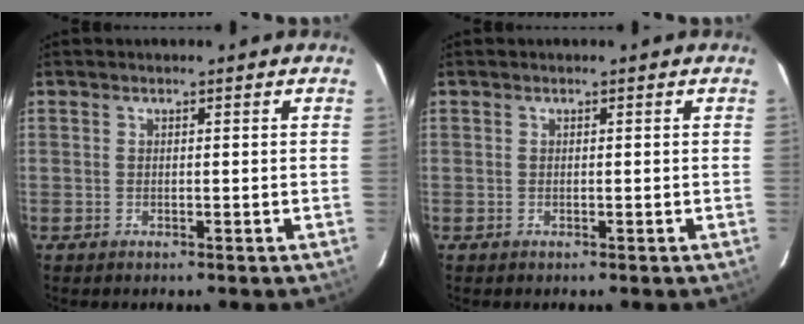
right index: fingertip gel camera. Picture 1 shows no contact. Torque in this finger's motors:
{"motor_torque": [0.00, 0.00, 0.03, 0.00]}